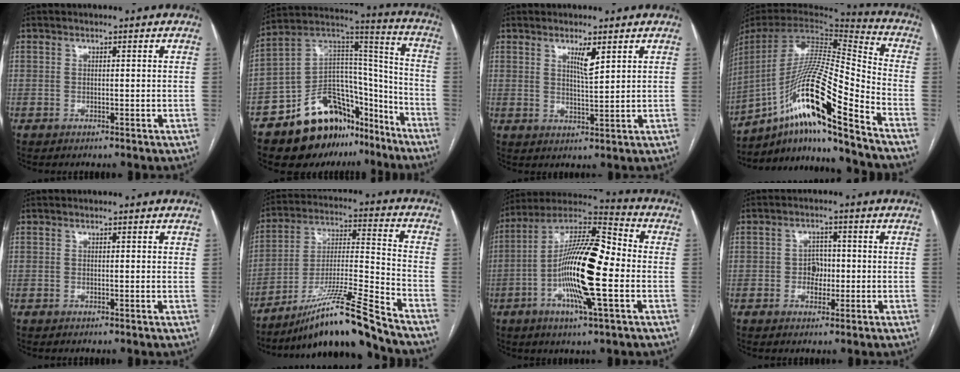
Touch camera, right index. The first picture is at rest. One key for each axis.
{"total": 21.3, "fx": -14.6, "fy": 11.2, "fz": 10.7, "tx": -0.176, "ty": 0.072, "tz": -0.235}
{"total": 3.4, "fx": 1.9, "fy": 0.2, "fz": 2.9, "tx": -0.054, "ty": -0.007, "tz": 0.035}
{"total": 21.4, "fx": -13.4, "fy": 0.0, "fz": 16.7, "tx": -0.328, "ty": -0.008, "tz": -0.250}
{"total": 0.6, "fx": 0.3, "fy": 0.2, "fz": 0.5, "tx": -0.009, "ty": 0.001, "tz": 0.002}
{"total": 15.4, "fx": -12.6, "fy": -1.9, "fz": 8.6, "tx": -0.156, "ty": 0.000, "tz": -0.222}
{"total": 18.2, "fx": -3.1, "fy": 2.6, "fz": 17.8, "tx": -0.329, "ty": 0.007, "tz": -0.062}
{"total": 3.3, "fx": -0.5, "fy": 2.6, "fz": 2.1, "tx": -0.024, "ty": 0.007, "tz": -0.007}